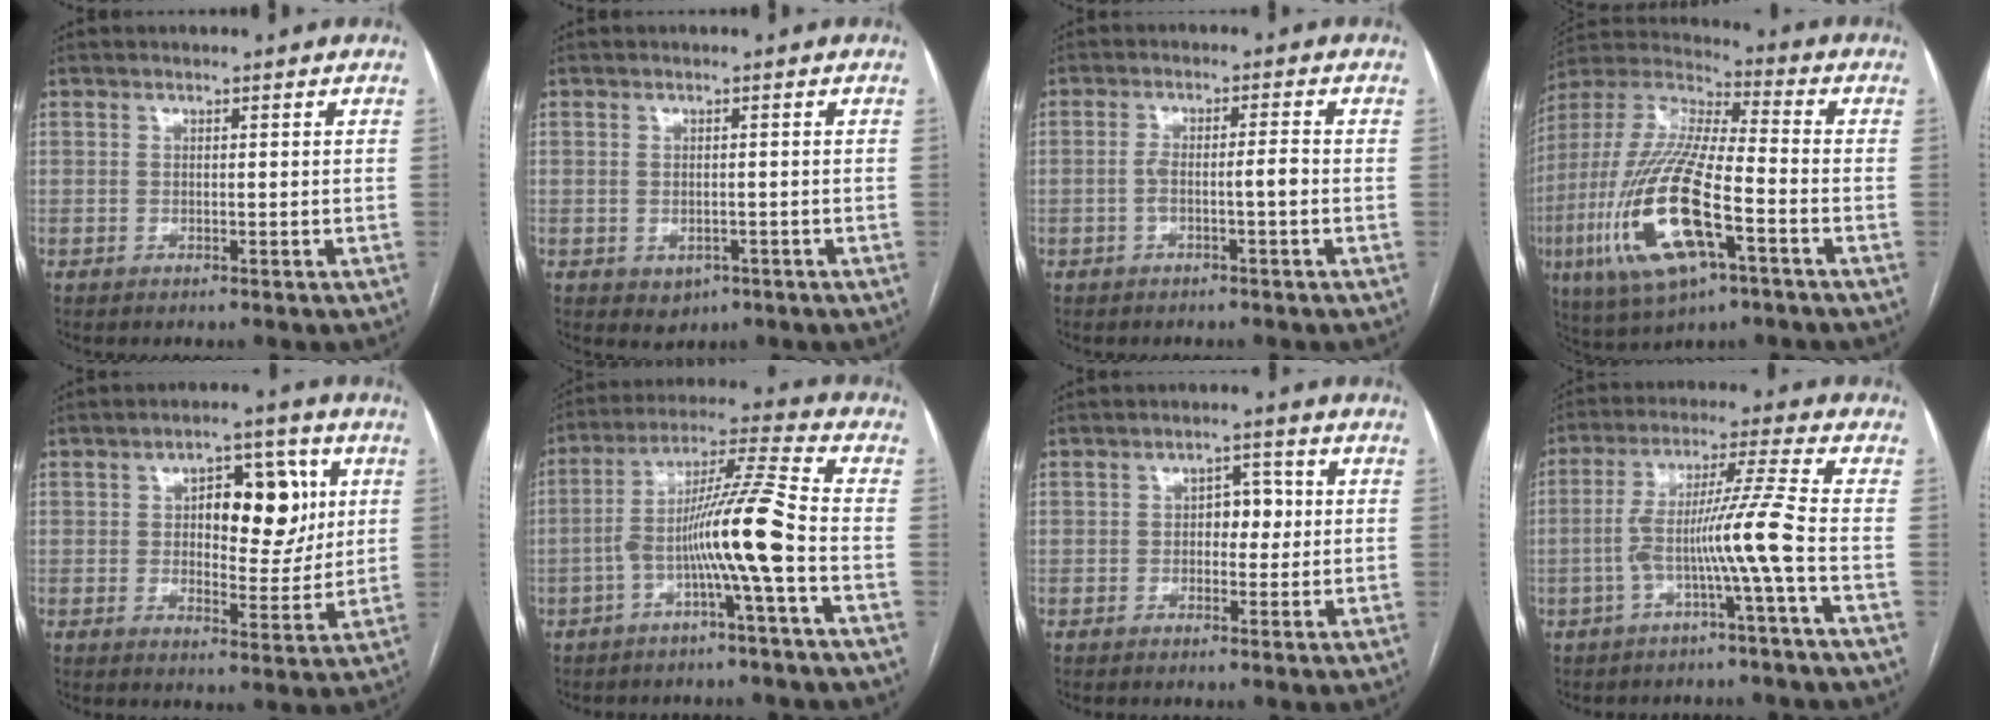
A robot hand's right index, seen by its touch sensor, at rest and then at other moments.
{"total": 2.5, "force": [-1.0, 1.9, 1.2], "torque": [-0.014, 0.001, -0.002]}
{"total": 3.4, "force": [-1.0, 0.3, 3.2], "torque": [-0.059, 0.012, -0.015]}
{"total": 20.9, "force": [-7.1, 4.9, 19.0], "torque": [-0.432, -0.027, -0.127]}
{"total": 11.1, "force": [2.8, 5.2, 9.4], "torque": [-0.124, 0.021, 0.045]}
{"total": 11.4, "force": [-3.5, -1.1, 10.8], "torque": [-0.197, 0.023, -0.067]}
{"total": 4.0, "force": [0.2, 2.4, 3.2], "torque": [-0.041, 0.014, 0.002]}
{"total": 9.1, "force": [-2.9, -1.9, 8.5], "torque": [-0.161, 0.020, -0.051]}